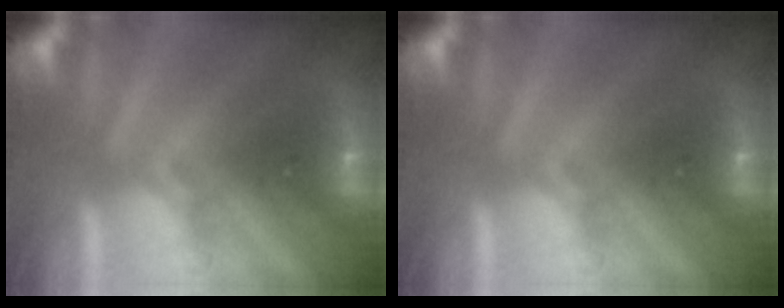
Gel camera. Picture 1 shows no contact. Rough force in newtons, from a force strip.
{"total": 0.0}